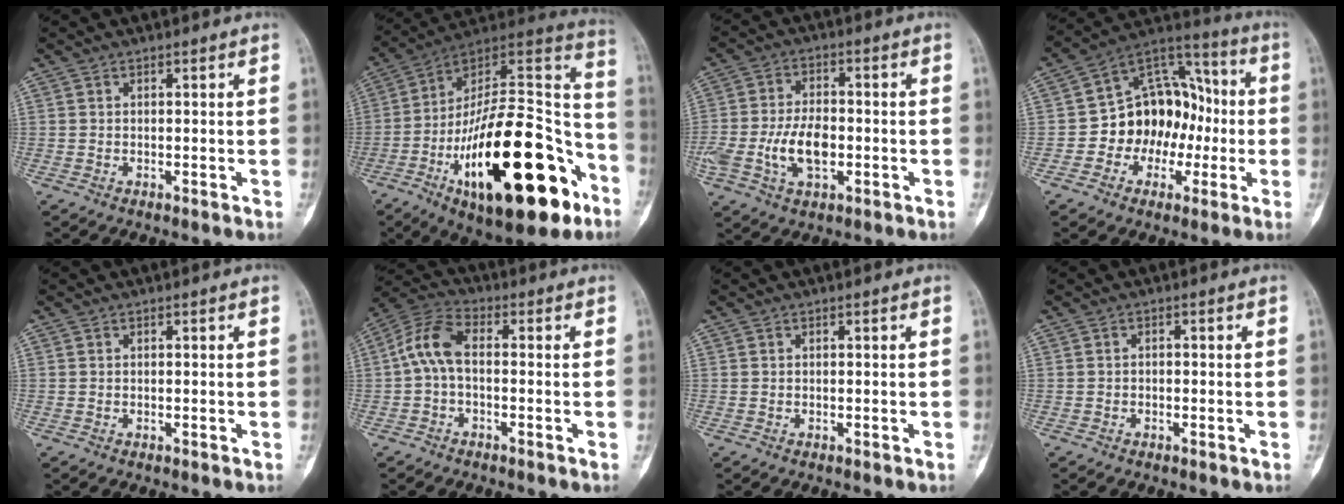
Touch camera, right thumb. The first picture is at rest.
{"total": 35.3, "force": [-15.1, 14.4, 28.5], "torque": [-0.412, 0.068, -0.231]}
{"total": 9.6, "force": [-2.1, 5.5, 7.6], "torque": [-0.144, 0.015, -0.036]}
{"total": 16.3, "force": [-2.3, 12.4, 10.3], "torque": [-0.109, 0.051, -0.040]}
{"total": 0.0}
{"total": 7.6, "force": [-0.5, 4.1, 6.4], "torque": [-0.133, 0.026, -0.021]}
{"total": 0.0}
{"total": 0.6, "force": [-0.3, 0.4, 0.4], "torque": [-0.004, 0.002, -0.008]}